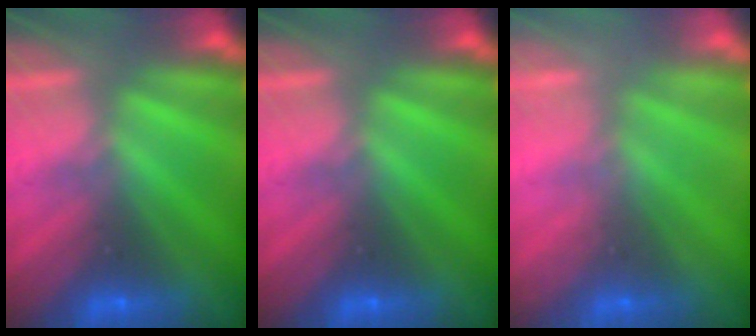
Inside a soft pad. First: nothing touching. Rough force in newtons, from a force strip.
{"total": 0.0}
{"total": 2.3}